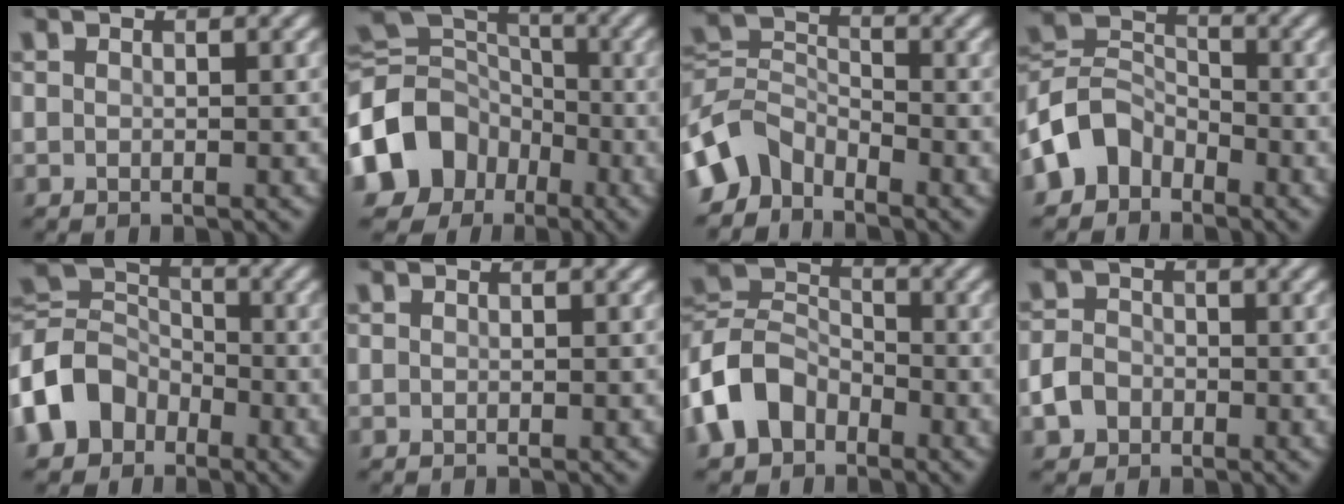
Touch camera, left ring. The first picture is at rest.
{"total": 9.5, "force": [-4.0, 7.5, 4.1], "torque": [-0.083, 0.003, -0.094]}
{"total": 4.6, "force": [-3.6, 2.6, 1.4], "torque": [-0.024, 0.002, -0.084]}
{"total": 4.8, "force": [-2.8, 3.5, 1.7], "torque": [-0.028, 0.009, -0.067]}
{"total": 6.9, "force": [-3.2, 5.4, 2.9], "torque": [-0.058, 0.012, -0.082]}
{"total": 0.0}
{"total": 6.6, "force": [-3.2, 4.8, 3.2], "torque": [-0.068, 0.009, -0.082]}
{"total": 2.7, "force": [-1.2, 2.1, 1.0], "torque": [-0.018, 0.002, -0.028]}